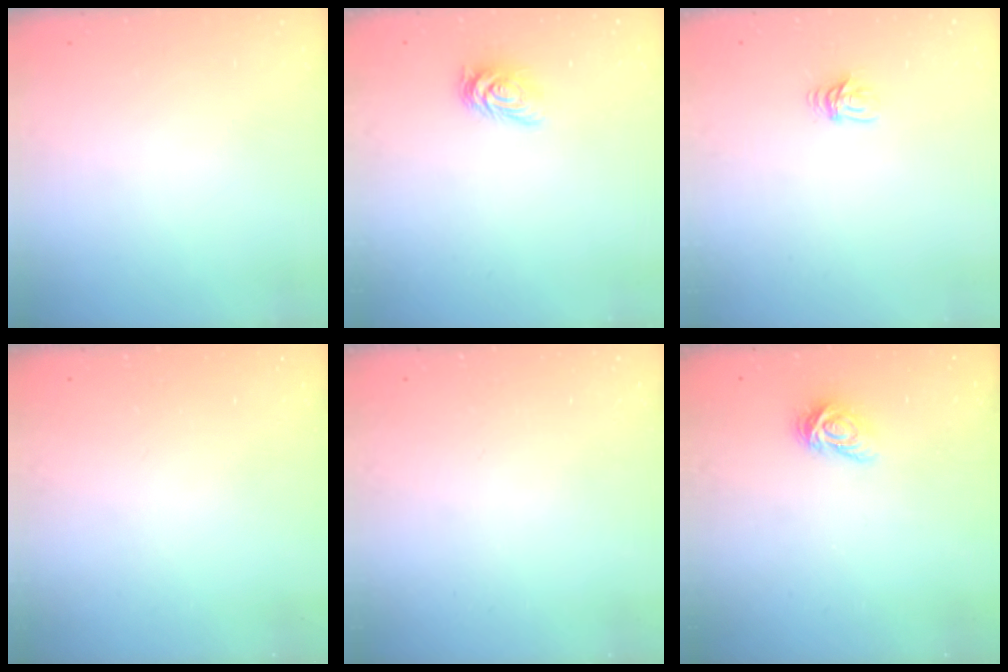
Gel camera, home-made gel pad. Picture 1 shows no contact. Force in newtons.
{"total": 4.6, "press": 4.6, "slide": 0.7}
{"total": 4.2, "press": 4.2, "slide": 0.5}
{"total": 0.0}
{"total": 0.0}
{"total": 4.5, "press": 4.4, "slide": 0.7}